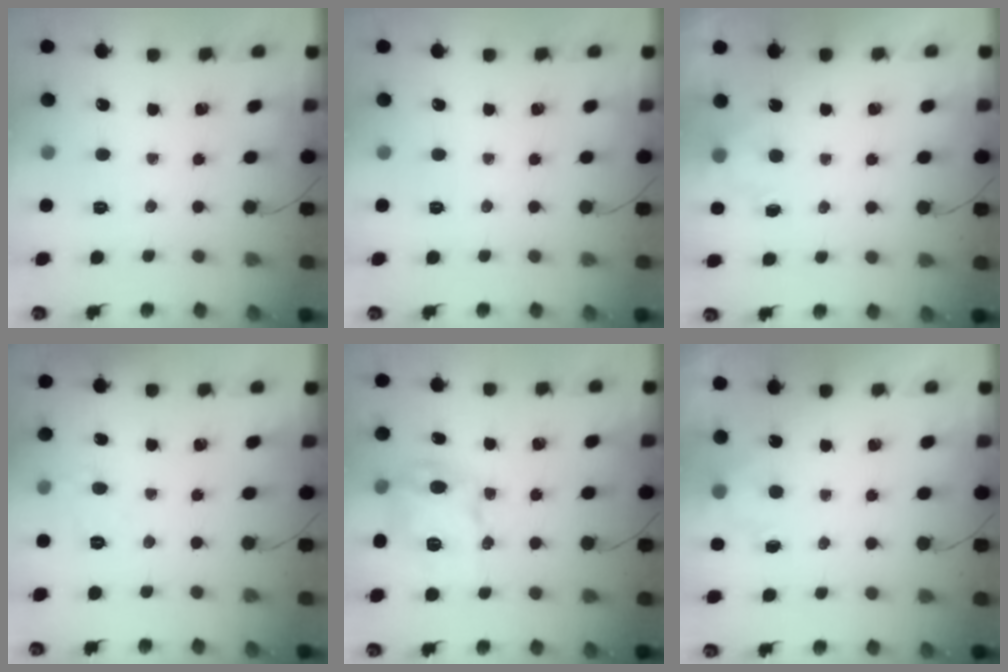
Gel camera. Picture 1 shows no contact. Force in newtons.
{"total": 0.0}
{"total": 2.4, "press": 2.0, "slide": 1.4}
{"total": 3.8, "press": 3.6, "slide": 1.3}
{"total": 10.9, "press": 10.8, "slide": 1.3}
{"total": 2.4, "press": 2.0, "slide": 1.4}